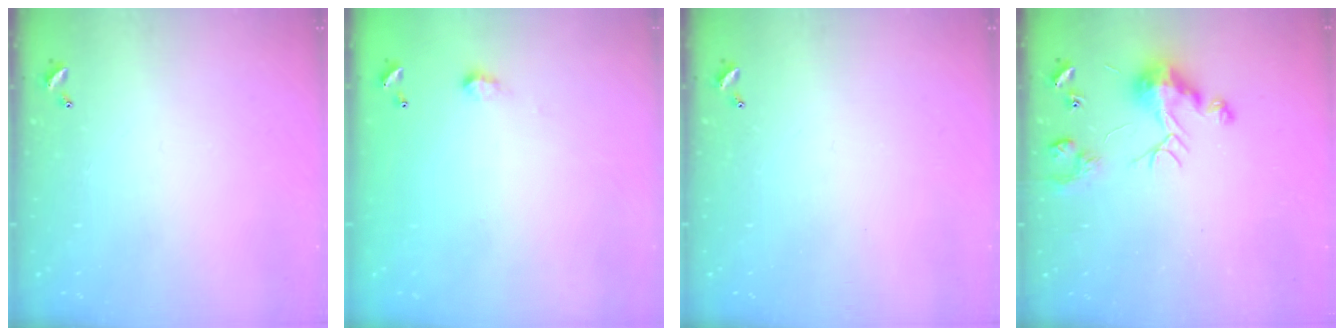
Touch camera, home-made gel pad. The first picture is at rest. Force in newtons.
{"total": 2.0, "press": 2.0, "slide": 0.3}
{"total": 0.0}
{"total": 8.8, "press": 8.8, "slide": 0.0}